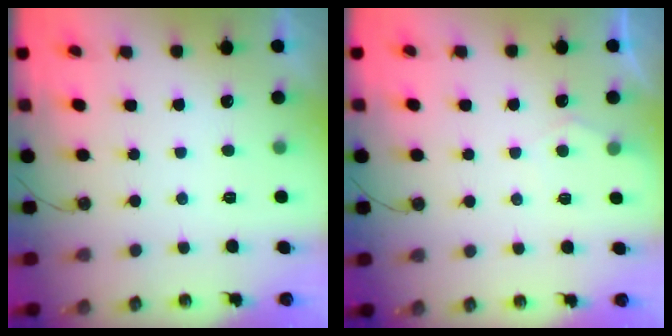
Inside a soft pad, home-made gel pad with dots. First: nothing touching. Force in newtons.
{"total": 4.4, "press": 4.4, "slide": 0.4}